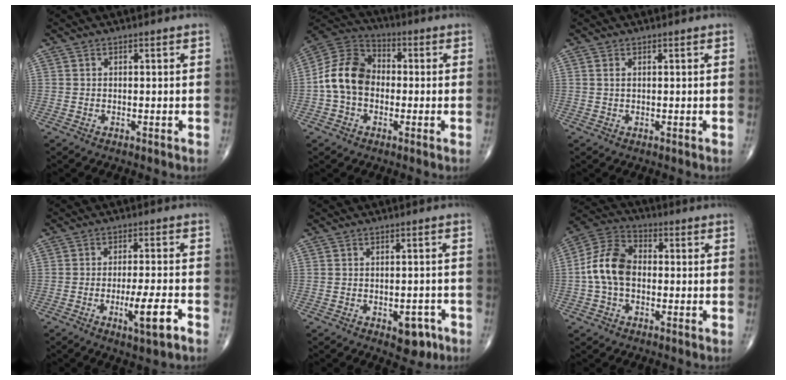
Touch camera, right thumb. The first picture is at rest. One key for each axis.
{"total": 11.8, "fx": -1.1, "fy": 8.8, "fz": 7.7, "tx": -0.132, "ty": 0.037, "tz": -0.036}
{"total": 0.7, "fx": 0.3, "fy": 0.3, "fz": 0.6, "tx": -0.014, "ty": 0.005, "tz": 0.006}
{"total": 7.3, "fx": -3.2, "fy": 1.0, "fz": 6.5, "tx": -0.111, "ty": 0.009, "tz": -0.047}
{"total": 4.9, "fx": -2.4, "fy": 2.7, "fz": 3.3, "tx": -0.021, "ty": 0.012, "tz": -0.025}
{"total": 10.7, "fx": -0.7, "fy": 7.2, "fz": 7.9, "tx": -0.151, "ty": 0.032, "tz": -0.026}